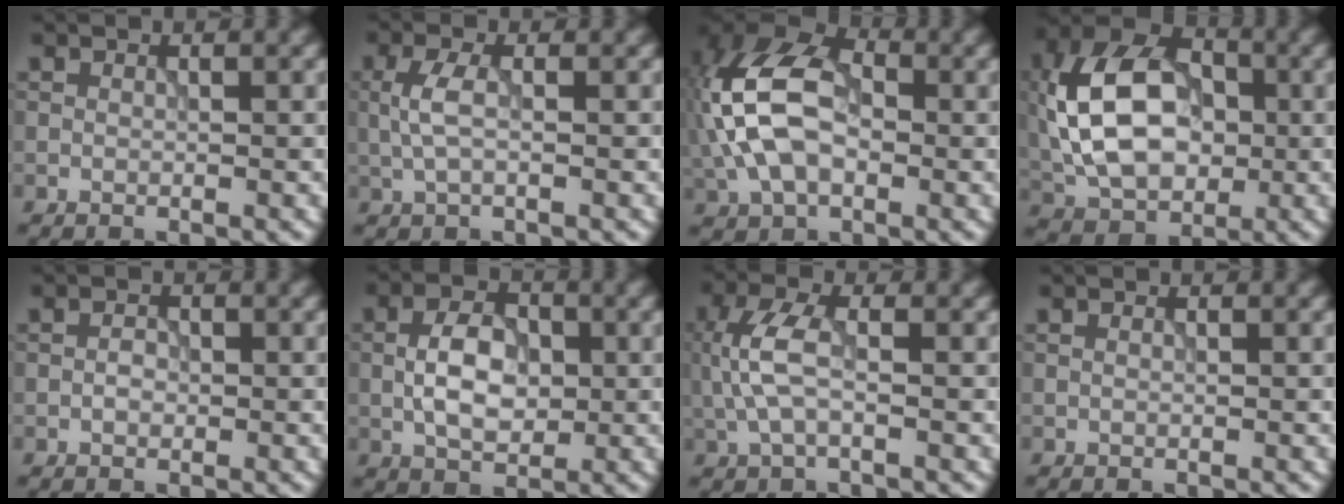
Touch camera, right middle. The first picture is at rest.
{"total": 2.5, "force": [0.0, 1.0, 2.3], "torque": [-0.056, 0.004, -0.003]}
{"total": 10.7, "force": [0.0, 6.7, 8.4], "torque": [-0.191, 0.026, -0.019]}
{"total": 11.5, "force": [0.0, 7.5, 8.7], "torque": [-0.176, 0.024, -0.016]}
{"total": 1.0, "force": [-0.3, 0.7, 0.7], "torque": [-0.012, 0.001, -0.008]}
{"total": 4.7, "force": [-0.4, 2.8, 3.8], "torque": [-0.070, 0.005, -0.009]}
{"total": 4.0, "force": [0.0, 1.8, 3.6], "torque": [-0.086, 0.007, -0.004]}
{"total": 0.0}